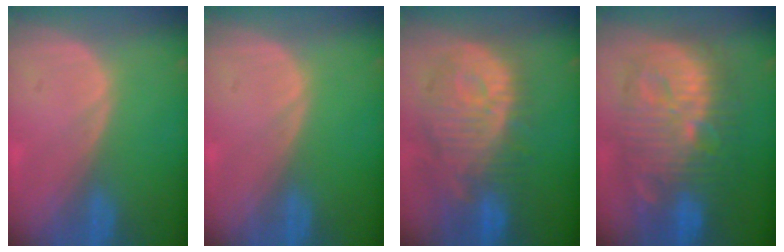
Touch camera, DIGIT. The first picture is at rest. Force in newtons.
{"total": 0.0}
{"total": 12.3, "press": 11.1, "slide": 5.2}
{"total": 13.7, "press": 13.7, "slide": 1.1}